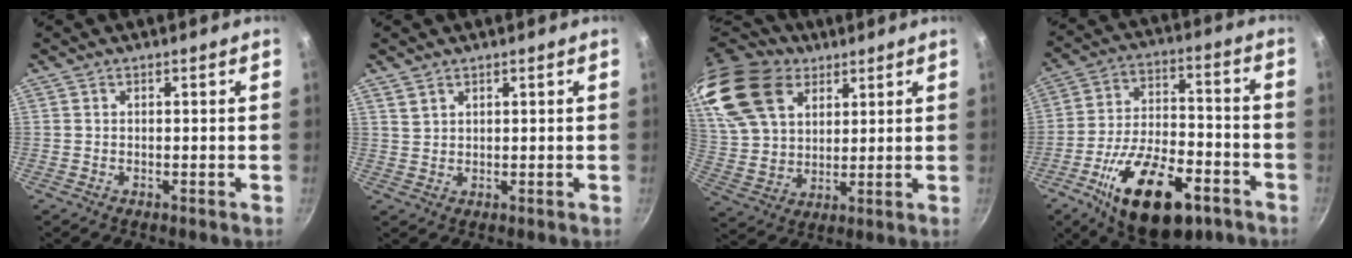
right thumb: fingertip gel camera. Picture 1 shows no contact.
{"total": 2.0, "force": [1.5, 1.2, 0.7], "torque": [-0.008, -0.002, 0.030]}
{"total": 18.8, "force": [11.2, 12.0, 9.2], "torque": [-0.166, -0.029, 0.218]}
{"total": 22.4, "force": [-11.0, 10.8, 16.2], "torque": [-0.249, 0.043, -0.171]}